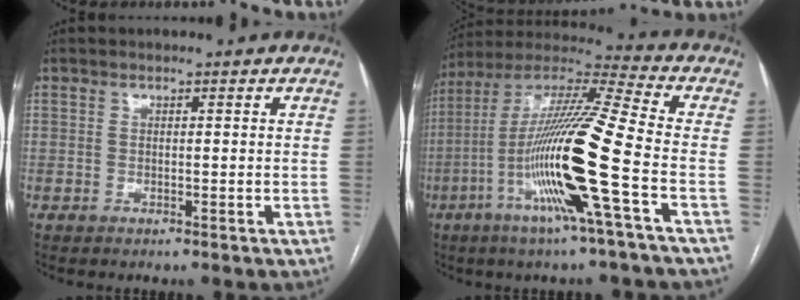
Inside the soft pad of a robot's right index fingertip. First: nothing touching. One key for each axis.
{"total": 19.4, "fx": -5.9, "fy": -1.0, "fz": 18.5, "tx": -0.372, "ty": -0.016, "tz": -0.125}